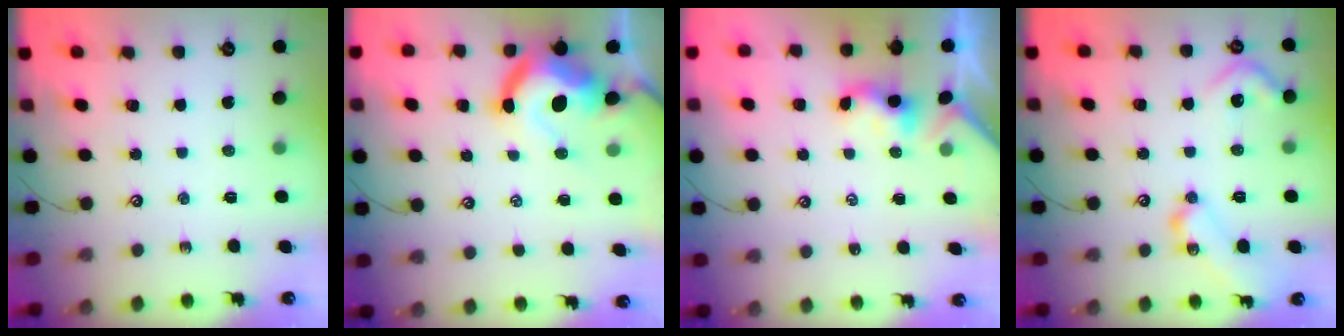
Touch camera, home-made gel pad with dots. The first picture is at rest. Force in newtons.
{"total": 10.8, "press": 10.6, "slide": 2.2}
{"total": 0.8, "press": 0.6, "slide": 0.4}
{"total": 17.2, "press": 17.2, "slide": 0.5}